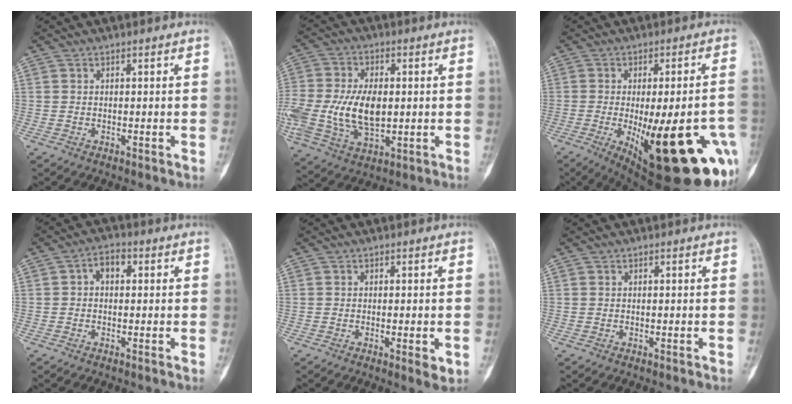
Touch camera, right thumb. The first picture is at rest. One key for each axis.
{"total": 17.1, "fx": -0.6, "fy": 10.2, "fz": 13.8, "tx": -0.305, "ty": -0.008, "tz": -0.002}
{"total": 27.8, "fx": -8.9, "fy": 9.1, "fz": 24.8, "tx": -0.275, "ty": -0.011, "tz": -0.098}
{"total": 3.7, "fx": 0.5, "fy": 2.4, "fz": 2.8, "tx": -0.033, "ty": 0.010, "tz": -0.004}
{"total": 3.0, "fx": -0.6, "fy": 0.8, "fz": 2.8, "tx": -0.041, "ty": -0.008, "tz": -0.007}
{"total": 0.0}